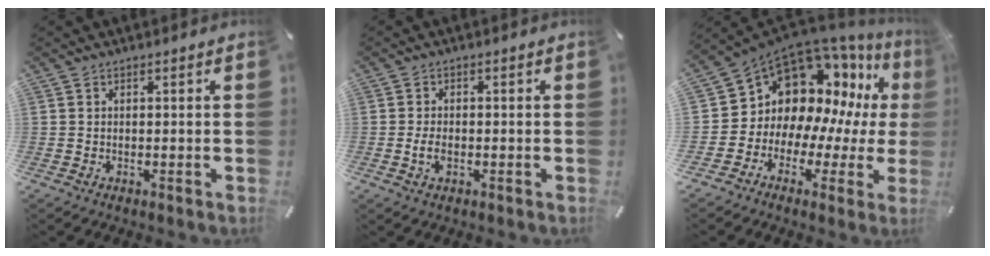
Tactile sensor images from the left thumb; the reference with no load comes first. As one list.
[{"total": 3.1, "force": [-0.8, 1.8, 2.4], "torque": [-0.057, -0.001, -0.018]}, {"total": 13.5, "force": [6.7, 10.8, 4.8], "torque": [-0.094, -0.094, 0.133]}]